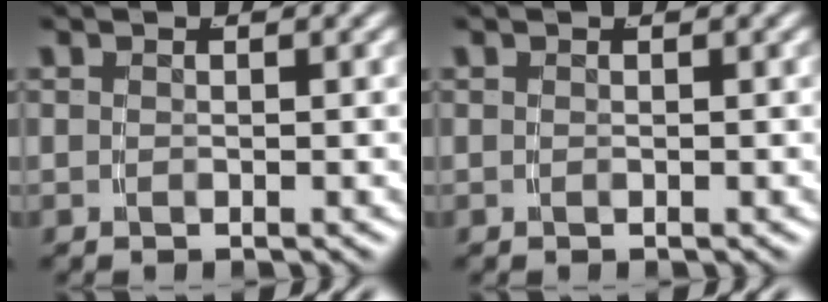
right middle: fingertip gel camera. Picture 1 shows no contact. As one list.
[{"total": 0.0}]